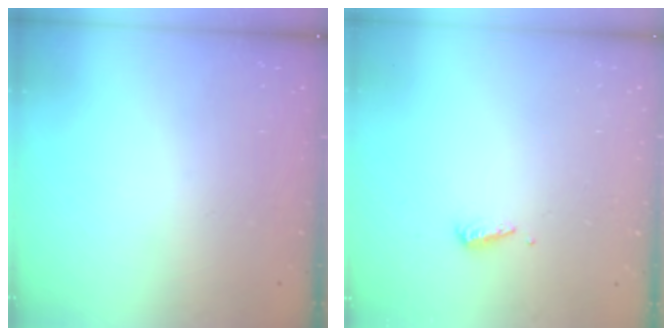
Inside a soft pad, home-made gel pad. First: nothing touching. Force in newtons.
{"total": 2.9, "press": 2.9, "slide": 0.4}